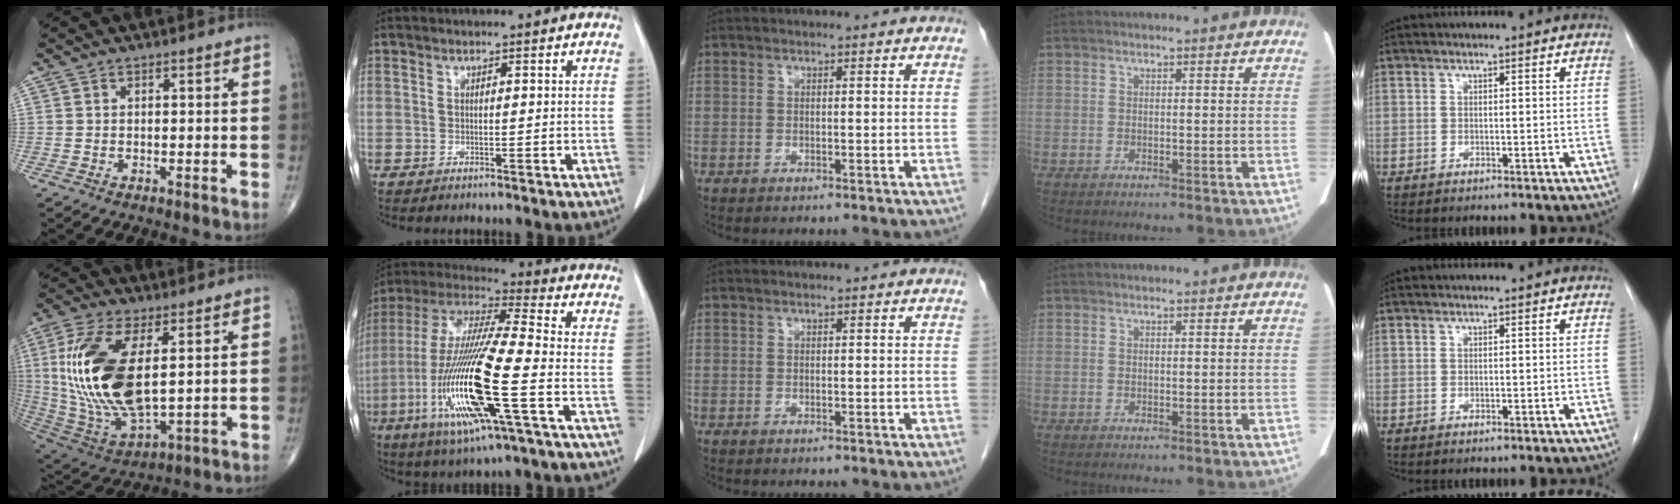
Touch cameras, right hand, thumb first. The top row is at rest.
{"thumb": {"total": 22.1, "force": [3.3, 10.1, 19.4], "torque": [-0.409, -0.023, 0.073]}, "index": {"total": 20.7, "force": [-5.8, 1.8, 19.8], "torque": [-0.432, -0.028, -0.113]}}